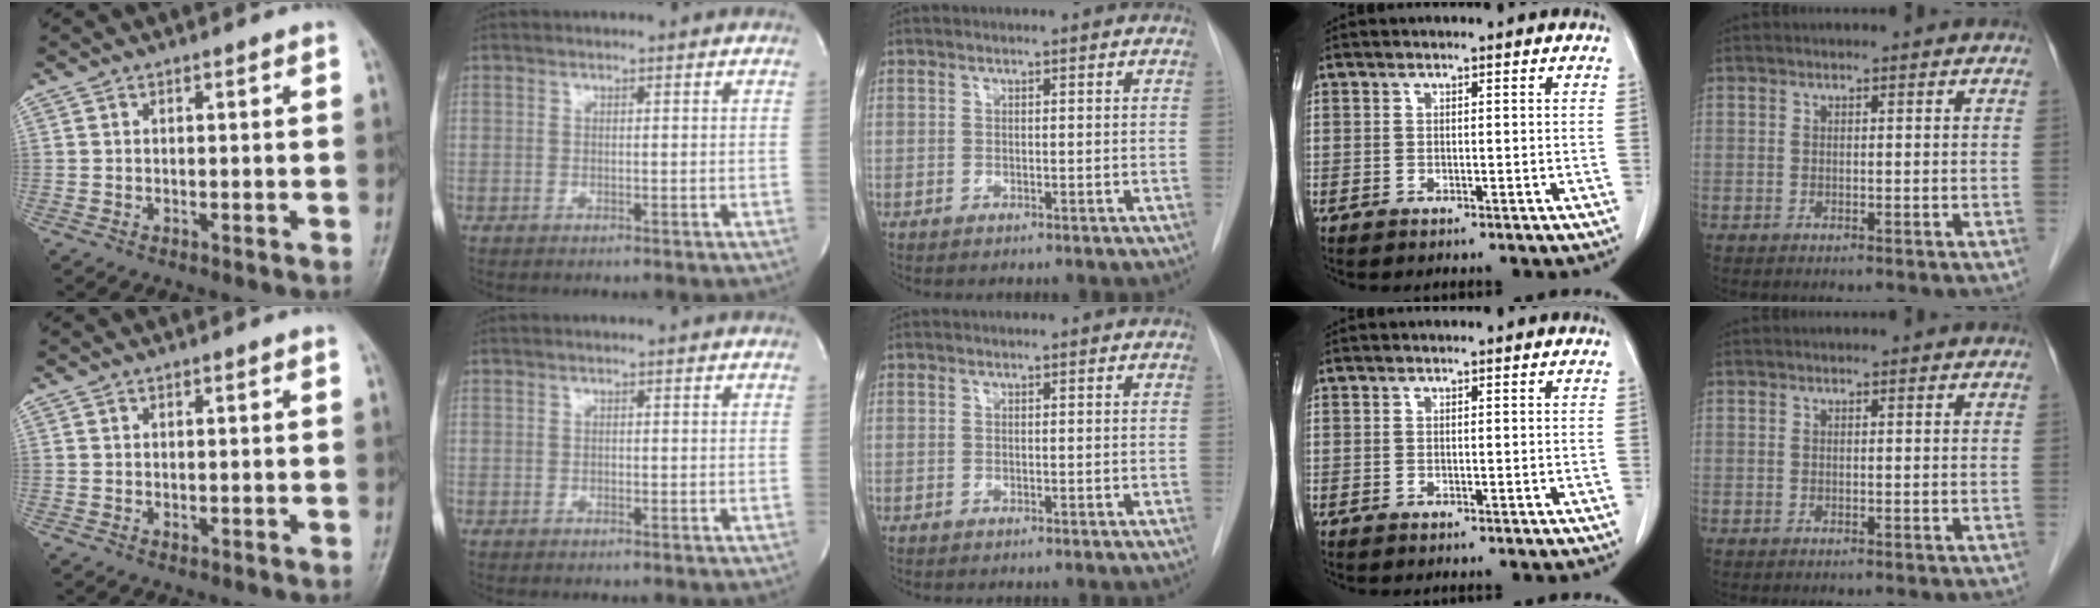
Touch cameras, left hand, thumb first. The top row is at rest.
{"thumb": {"total": 0.6, "force": [0.3, 0.3, 0.4], "torque": [-0.004, -0.003, 0.006]}}